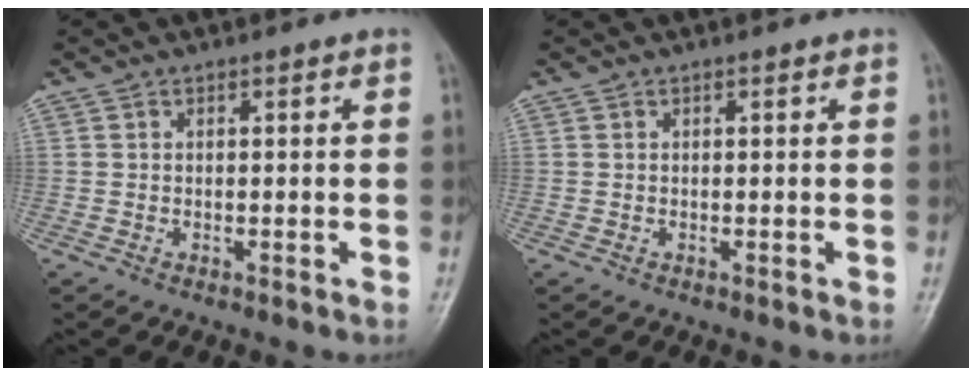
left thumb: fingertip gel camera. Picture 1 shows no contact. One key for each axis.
{"total": 0.0}